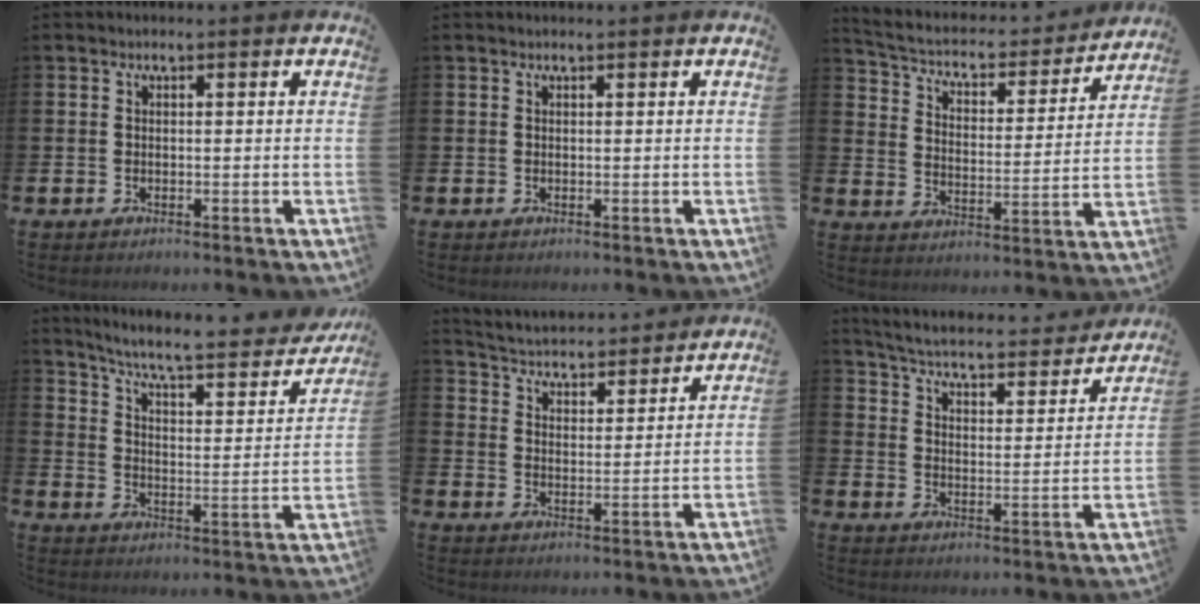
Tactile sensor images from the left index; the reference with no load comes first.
{"total": 0.0}
{"total": 5.5, "force": [4.9, 1.7, 1.7], "torque": [-0.064, -0.041, 0.076]}
{"total": 7.1, "force": [6.3, 1.0, 3.1], "torque": [-0.082, -0.048, 0.099]}
{"total": 4.5, "force": [4.4, 0.7, 0.1], "torque": [-0.028, -0.041, 0.073]}
{"total": 4.7, "force": [4.5, 0.6, 1.3], "torque": [-0.051, -0.041, 0.070]}